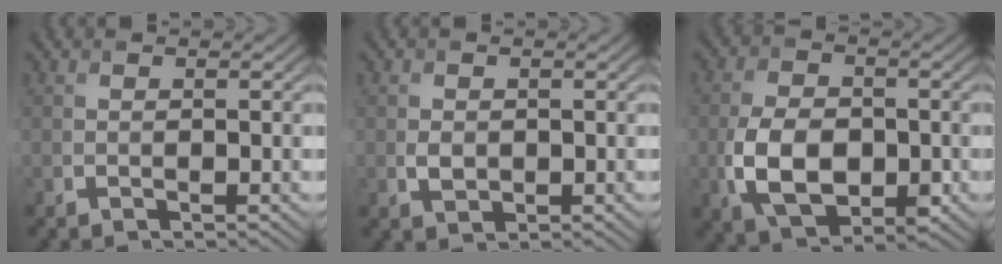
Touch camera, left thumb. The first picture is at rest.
{"total": 1.7, "force": [-0.1, 1.3, 1.1], "torque": [-0.024, -0.006, 0.000]}
{"total": 8.9, "force": [-2.1, 5.7, 6.5], "torque": [-0.142, -0.012, -0.040]}